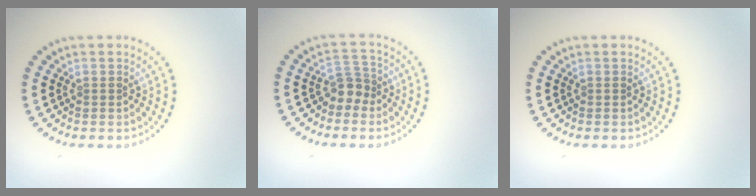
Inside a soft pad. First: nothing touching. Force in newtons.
{"total": 2.2, "press": 1.7, "slide": 1.3}
{"total": 0.0}